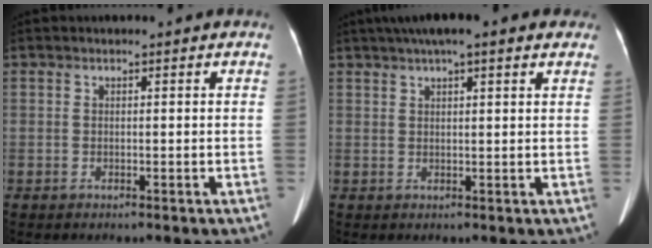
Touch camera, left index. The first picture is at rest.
{"total": 9.4, "force": [6.7, 1.7, 6.3], "torque": [-0.097, 0.040, 0.091]}